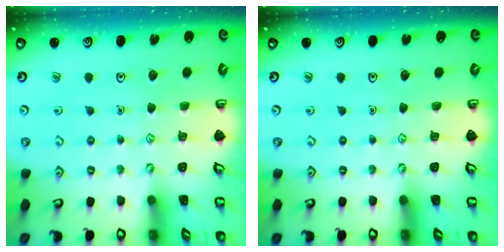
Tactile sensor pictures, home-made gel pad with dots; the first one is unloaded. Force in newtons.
{"total": 0.0}